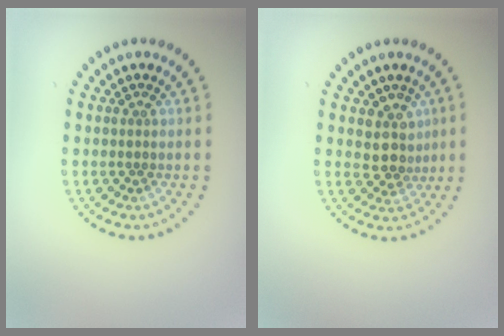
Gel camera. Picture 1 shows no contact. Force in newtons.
{"total": 2.9, "press": 2.4, "slide": 1.6}